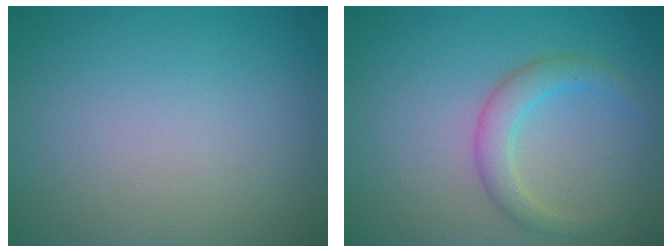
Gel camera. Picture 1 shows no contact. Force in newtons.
{"total": 2.0, "press": 2.0, "slide": 0.2}